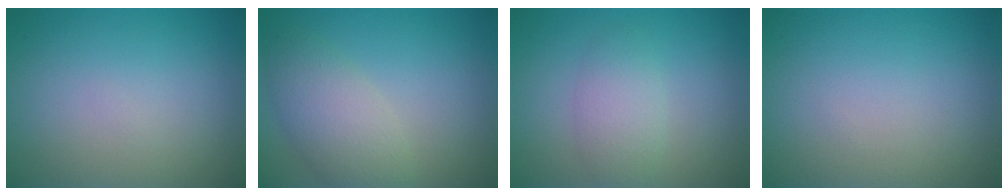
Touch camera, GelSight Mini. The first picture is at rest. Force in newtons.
{"total": 4.1, "press": 4.1, "slide": 0.3}
{"total": 2.7, "press": 2.7, "slide": 0.1}
{"total": 0.0}